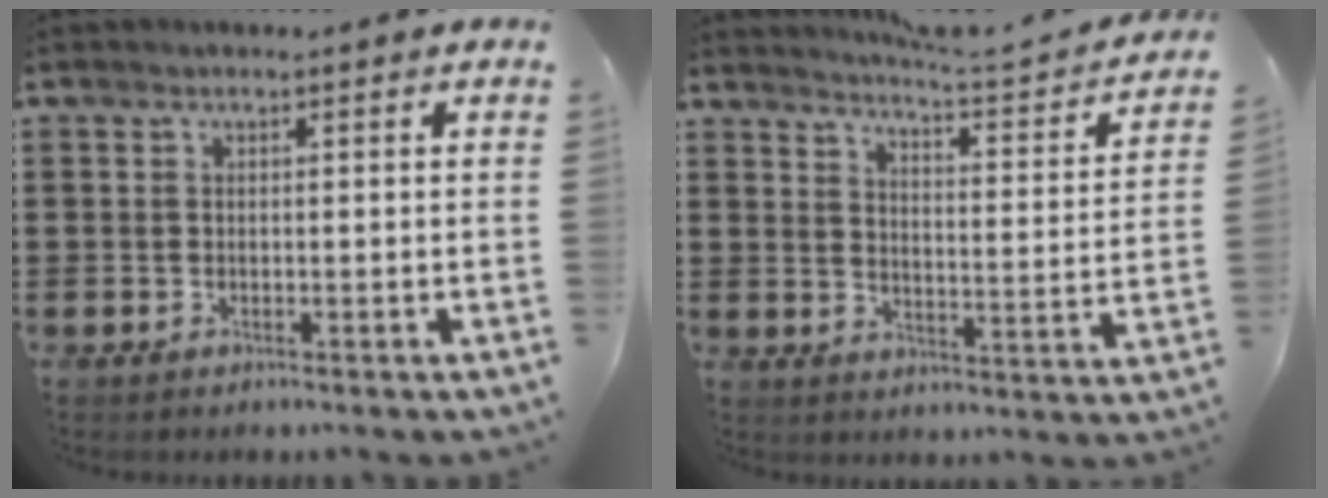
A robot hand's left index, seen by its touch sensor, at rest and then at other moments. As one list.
[{"total": 3.5, "force": [3.3, -0.7, 1.0], "torque": [-0.033, -0.036, 0.046]}]